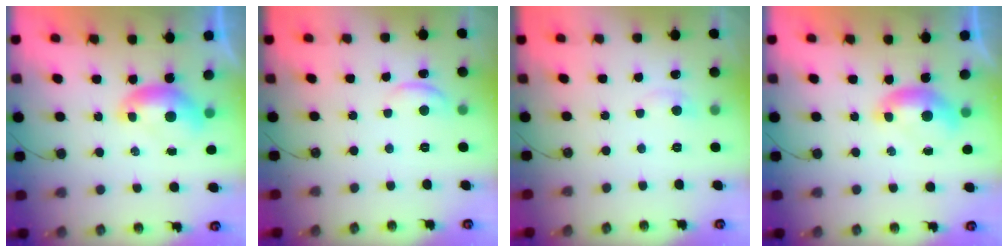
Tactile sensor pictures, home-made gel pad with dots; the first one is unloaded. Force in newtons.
{"total": 1.7, "press": 1.6, "slide": 0.6}
{"total": 1.0, "press": 0.7, "slide": 0.8}
{"total": 0.6, "press": 0.3, "slide": 0.5}